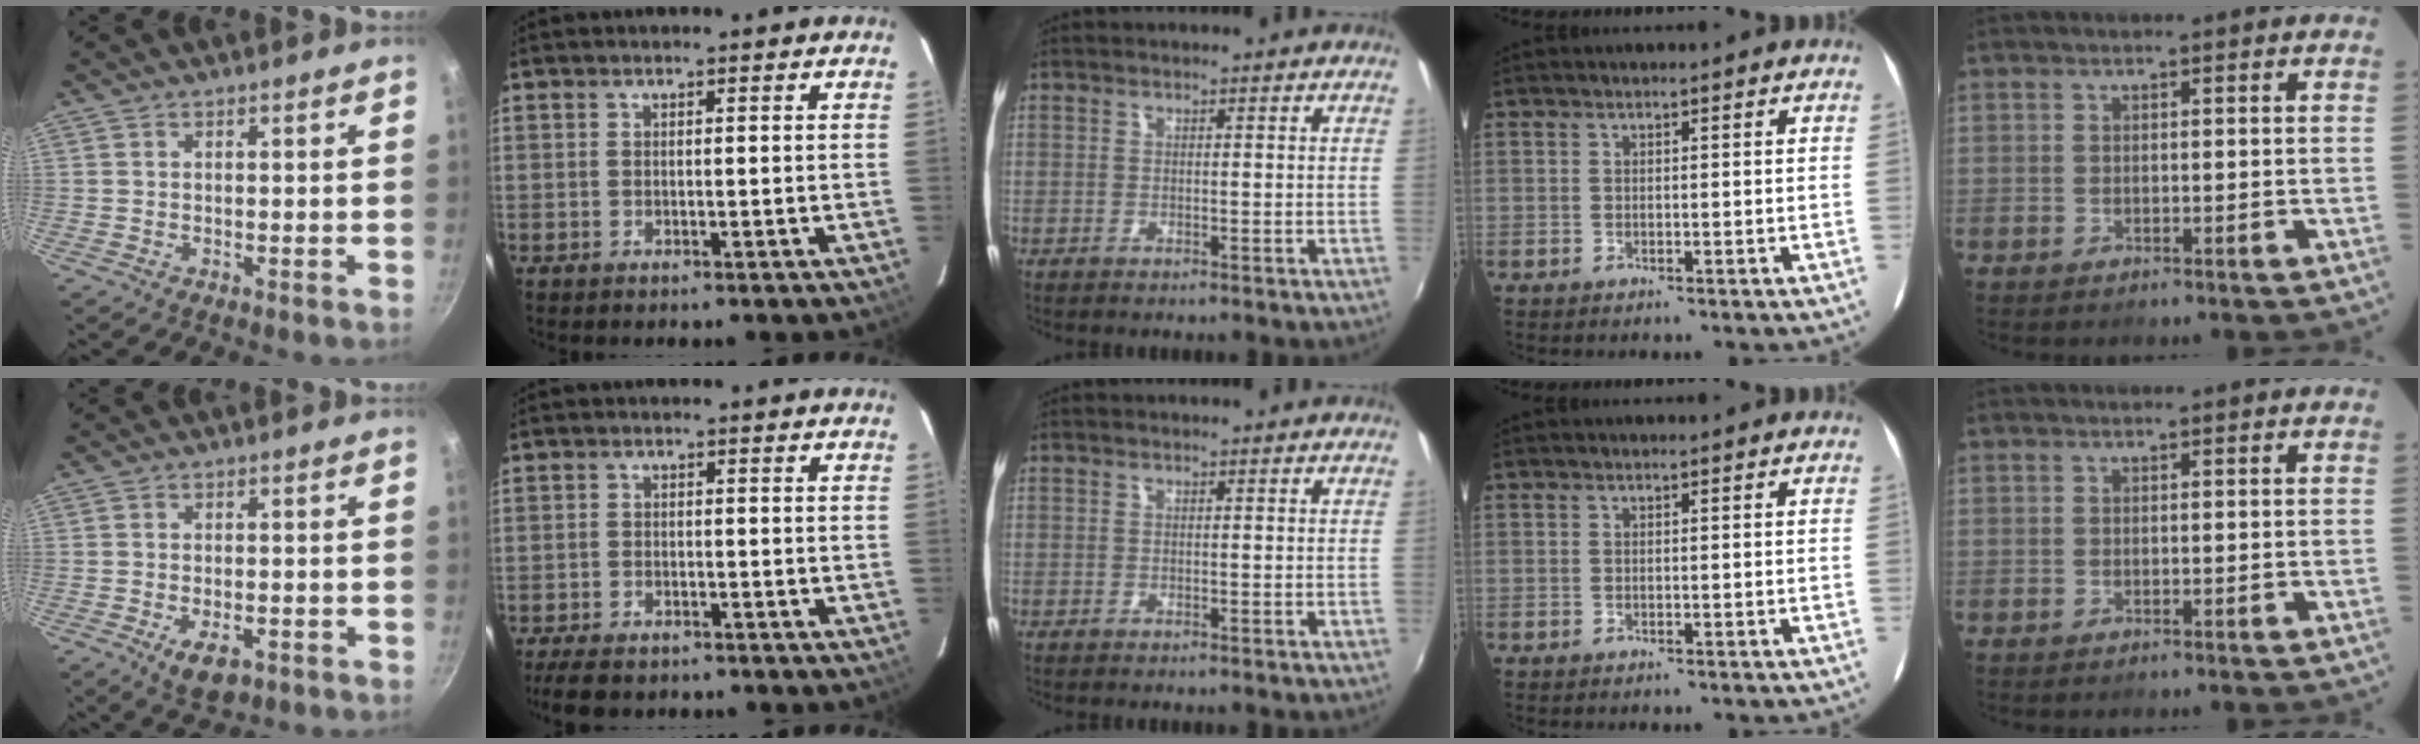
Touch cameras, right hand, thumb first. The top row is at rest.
{"thumb": {"total": 5.9, "force": [-2.4, 3.1, 4.4], "torque": [-0.064, 0.004, -0.031]}, "index": {"total": 6.9, "force": [-5.7, 2.8, 2.8], "torque": [-0.077, -0.011, -0.094]}}